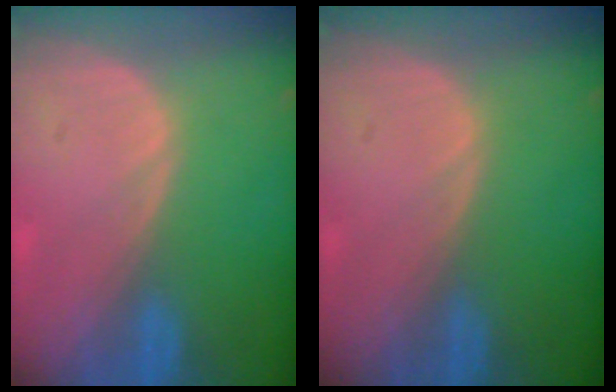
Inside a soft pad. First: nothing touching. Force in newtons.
{"total": 0.0}